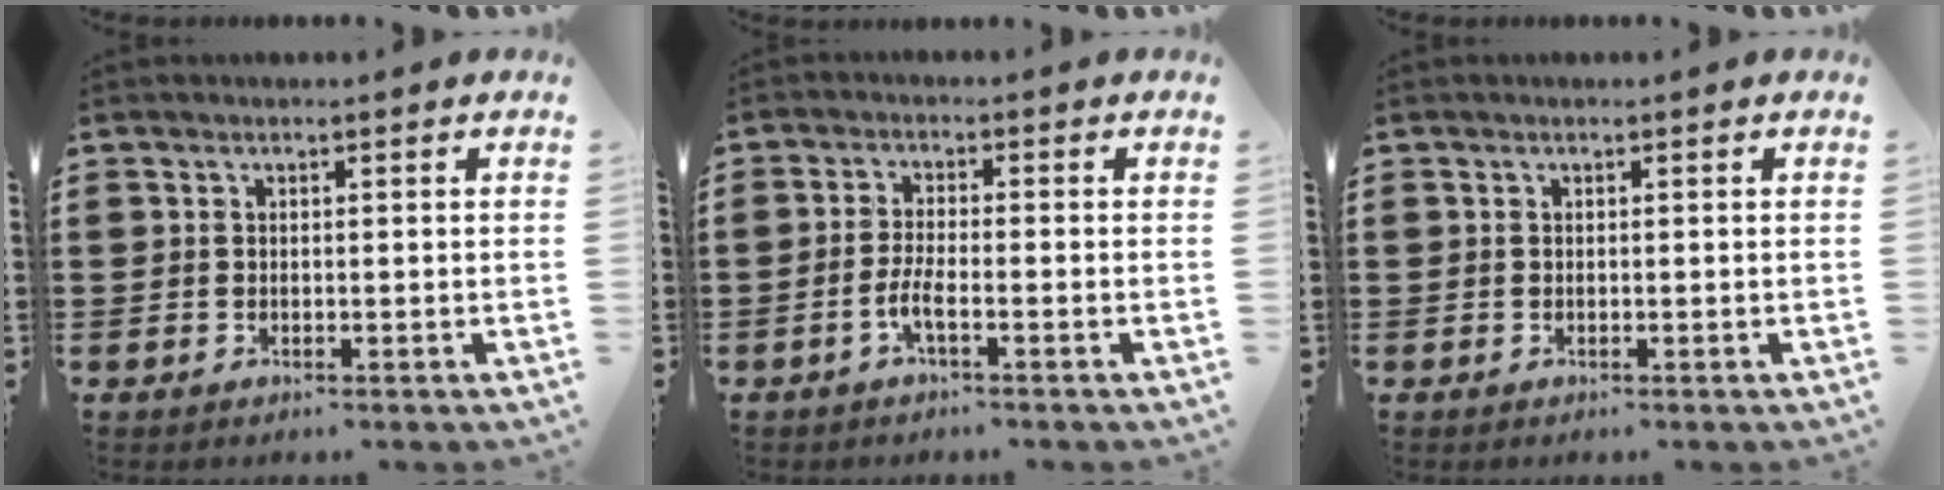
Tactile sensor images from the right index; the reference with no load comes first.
{"total": 3.3, "force": [-1.6, 0.2, 2.9], "torque": [-0.065, -0.008, -0.033]}
{"total": 0.0}